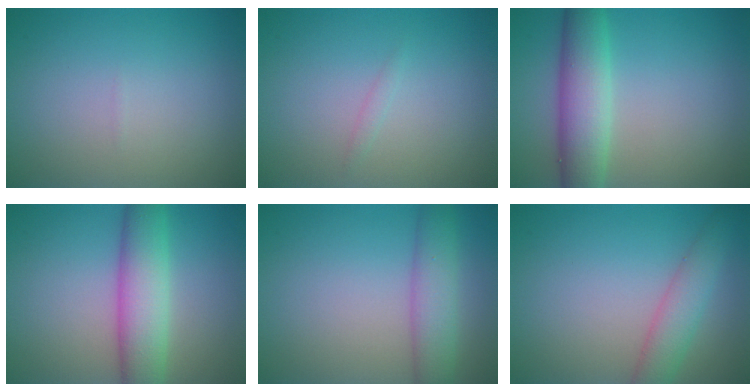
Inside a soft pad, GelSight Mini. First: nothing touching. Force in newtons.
{"total": 0.5, "press": 0.5, "slide": 0.1}
{"total": 5.7, "press": 5.7, "slide": 0.2}
{"total": 5.9, "press": 5.9, "slide": 0.1}
{"total": 4.0, "press": 4.0, "slide": 0.1}
{"total": 3.3, "press": 3.3, "slide": 0.1}